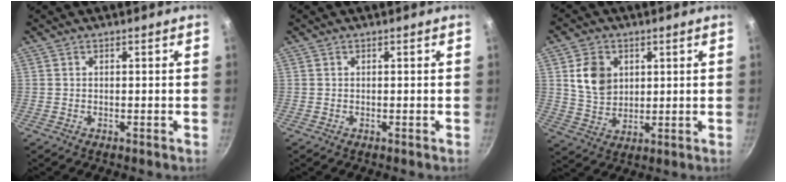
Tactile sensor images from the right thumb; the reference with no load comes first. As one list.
[{"total": 0.0}, {"total": 8.6, "force": [2.5, 6.6, 4.9], "torque": [-0.066, -0.014, 0.051]}]